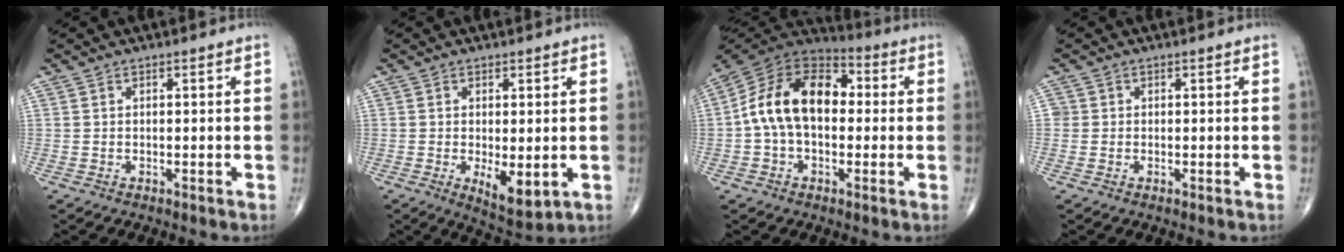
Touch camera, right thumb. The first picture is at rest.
{"total": 6.5, "force": [-1.2, 2.7, 5.8], "torque": [-0.085, -0.021, -0.008]}
{"total": 16.2, "force": [0.6, 10.5, 12.3], "torque": [-0.199, 0.042, -0.003]}
{"total": 1.1, "force": [-0.1, 1.1, 0.2], "torque": [0.005, 0.003, -0.004]}